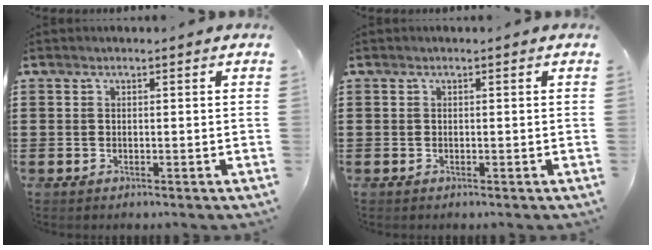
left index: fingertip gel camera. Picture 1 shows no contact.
{"total": 0.0}